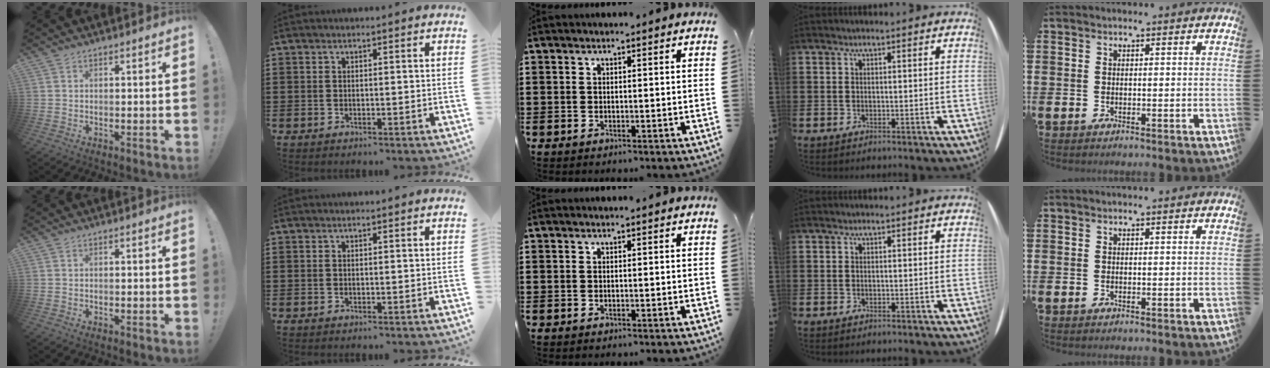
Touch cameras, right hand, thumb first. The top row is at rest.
{}